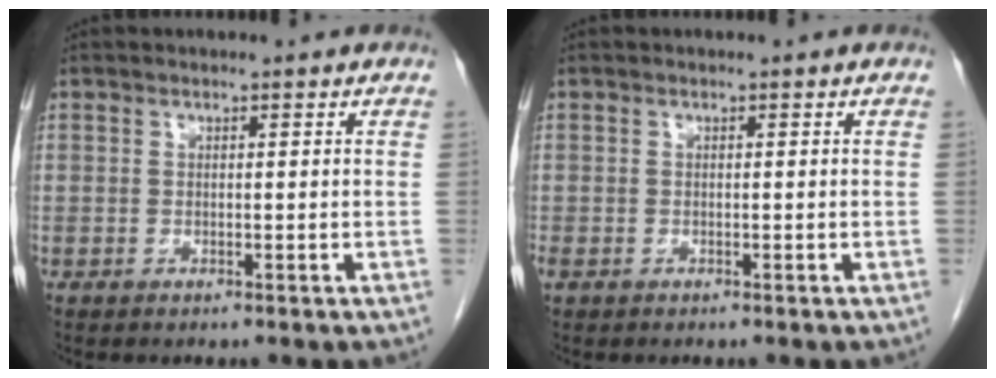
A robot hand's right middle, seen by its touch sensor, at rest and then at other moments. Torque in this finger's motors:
{"motor_torque": [1.04, -1.10, 0.52, 0.21]}